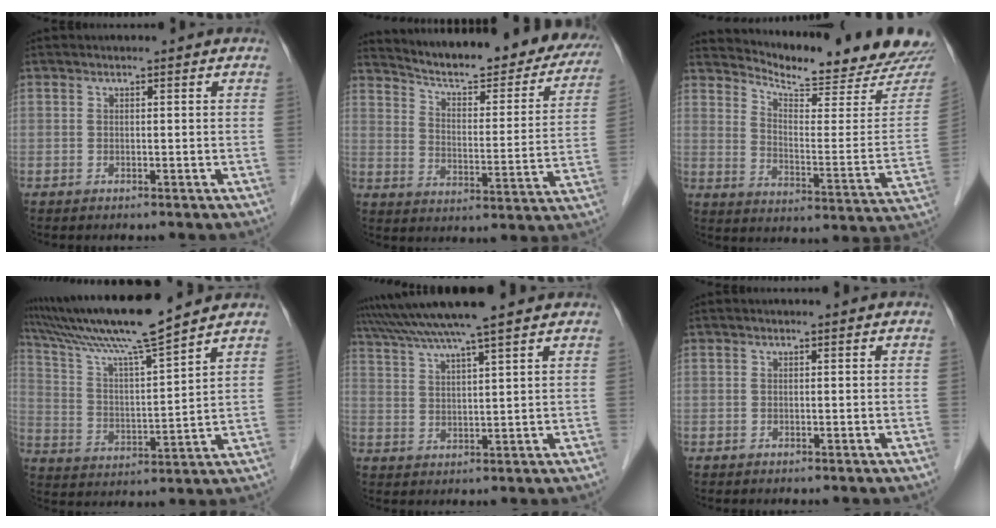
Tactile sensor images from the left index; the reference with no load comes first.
{"total": 24.1, "force": [21.5, 5.3, 9.6], "torque": [-0.133, -0.037, 0.272]}
{"total": 20.9, "force": [20.2, 1.4, 5.0], "torque": [-0.083, -0.106, 0.254]}
{"total": 14.5, "force": [12.6, -1.6, 7.1], "torque": [-0.139, 0.008, 0.223]}
{"total": 11.3, "force": [9.7, -1.4, 5.6], "torque": [-0.103, 0.026, 0.153]}
{"total": 0.0}